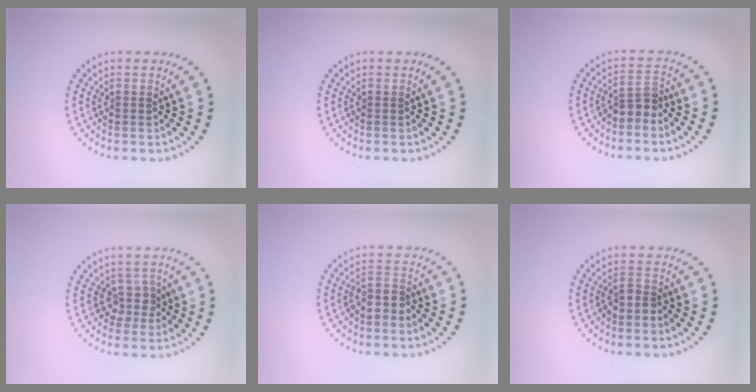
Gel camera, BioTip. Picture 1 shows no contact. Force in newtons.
{"total": 0.0}
{"total": 2.3, "press": 1.9, "slide": 1.4}
{"total": 1.9, "press": 1.5, "slide": 1.2}
{"total": 2.2, "press": 1.9, "slide": 1.2}
{"total": 1.4, "press": 1.1, "slide": 0.8}